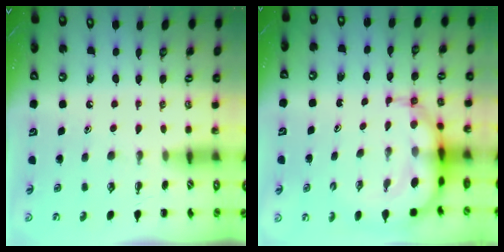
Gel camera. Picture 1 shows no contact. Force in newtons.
{"total": 9.6, "press": 9.2, "slide": 2.8}